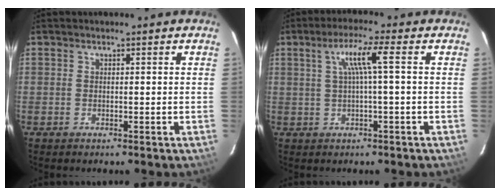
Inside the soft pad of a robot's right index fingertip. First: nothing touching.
{"total": 5.2, "force": [0.7, -0.5, 5.2], "torque": [-0.097, 0.004, 0.016]}